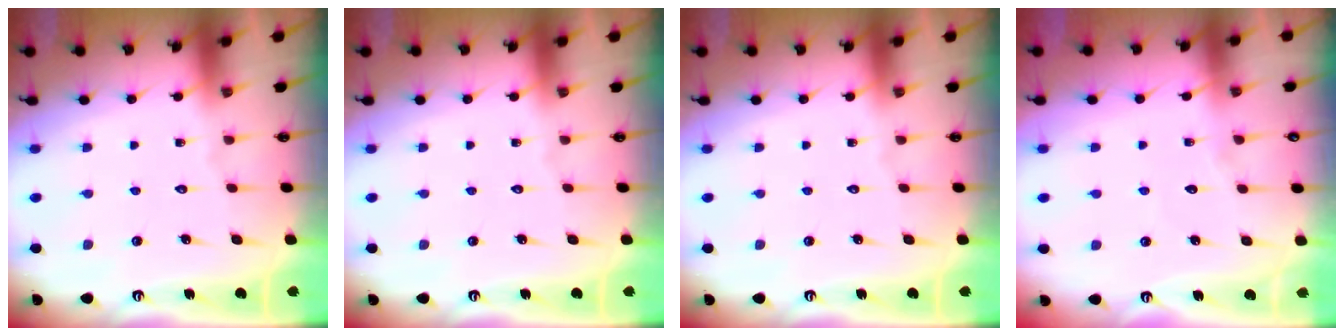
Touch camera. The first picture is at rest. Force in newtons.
{"total": 0.0}
{"total": 0.0}
{"total": 3.0, "press": 3.0, "slide": 0.3}